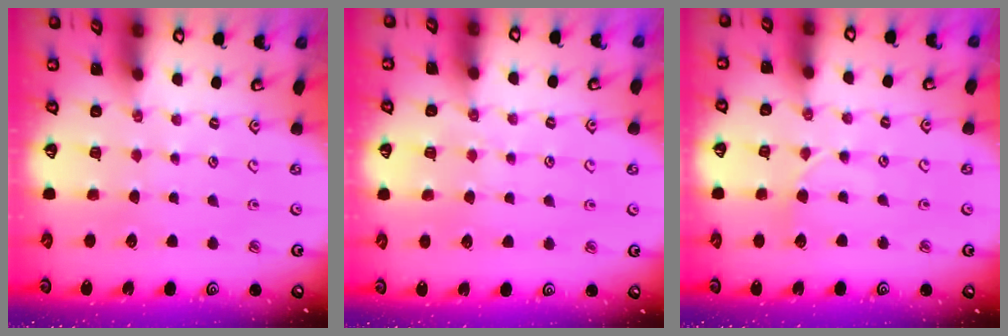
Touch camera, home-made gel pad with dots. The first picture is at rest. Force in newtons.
{"total": 4.1, "press": 4.1, "slide": 0.4}
{"total": 2.2, "press": 2.2, "slide": 0.3}